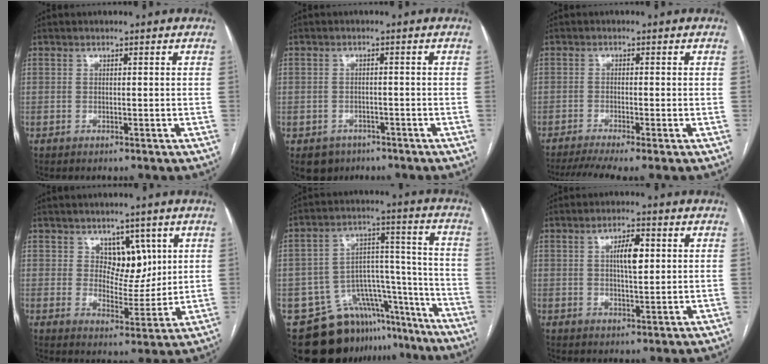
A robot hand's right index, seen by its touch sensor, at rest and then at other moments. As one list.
[{"total": 4.2, "force": [-2.4, 3.3, 0.5], "torque": [-0.003, 0.007, -0.033]}, {"total": 6.0, "force": [-4.5, -0.1, 4.0], "torque": [-0.066, -0.008, -0.075]}, {"total": 6.2, "force": [2.9, 4.0, 3.8], "torque": [-0.047, 0.001, 0.050]}, {"total": 18.4, "force": [-14.6, 9.8, 5.3], "torque": [-0.068, 0.071, -0.208]}, {"total": 4.8, "force": [1.1, 1.3, 4.5], "torque": [-0.078, 0.007, 0.019]}]